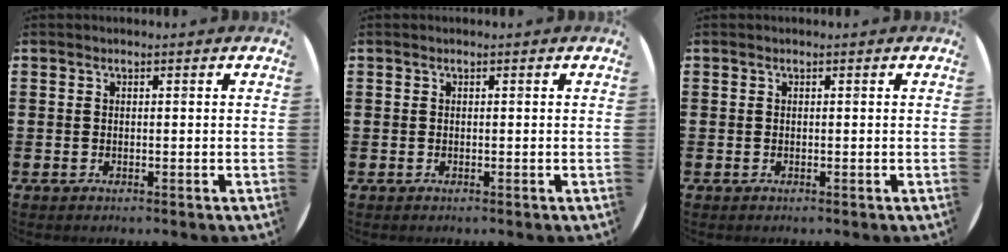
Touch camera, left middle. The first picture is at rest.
{"total": 0.0}
{"total": 0.0}